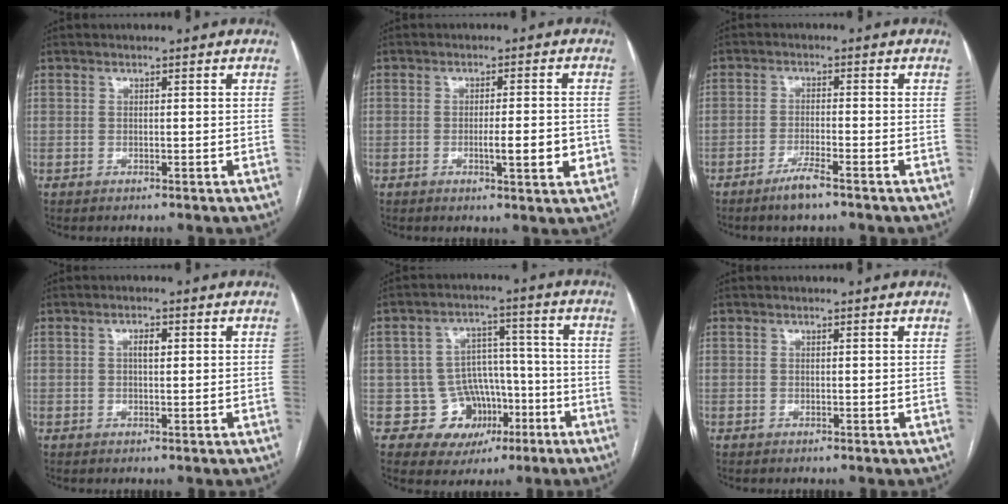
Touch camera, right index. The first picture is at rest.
{"total": 5.5, "force": [-1.2, 0.8, 5.3], "torque": [-0.077, -0.003, -0.011]}
{"total": 3.9, "force": [-2.8, 0.1, 2.7], "torque": [-0.057, -0.007, -0.050]}
{"total": 1.8, "force": [0.4, 0.6, 1.7], "torque": [-0.030, 0.004, 0.006]}
{"total": 9.1, "force": [-3.2, 8.4, 1.8], "torque": [-0.009, 0.038, -0.033]}
{"total": 0.0}